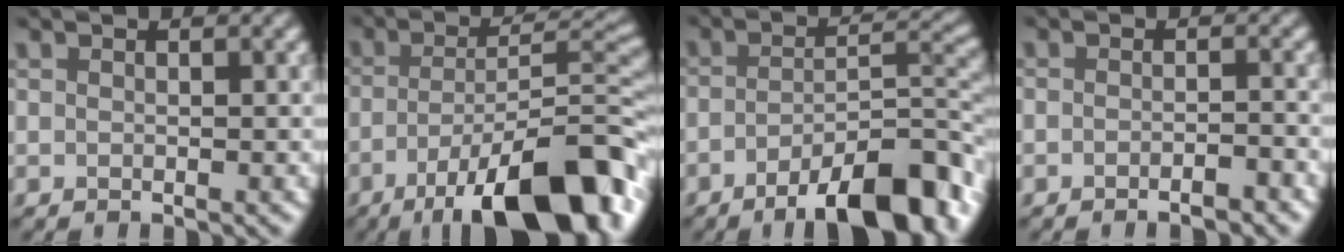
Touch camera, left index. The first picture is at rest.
{"total": 14.8, "force": [-8.2, 4.5, 11.6], "torque": [-0.175, -0.005, -0.134]}
{"total": 10.8, "force": [-6.8, 3.4, 7.7], "torque": [-0.105, 0.001, -0.109]}
{"total": 1.6, "force": [-1.4, 0.1, 0.7], "torque": [-0.005, -0.001, -0.026]}